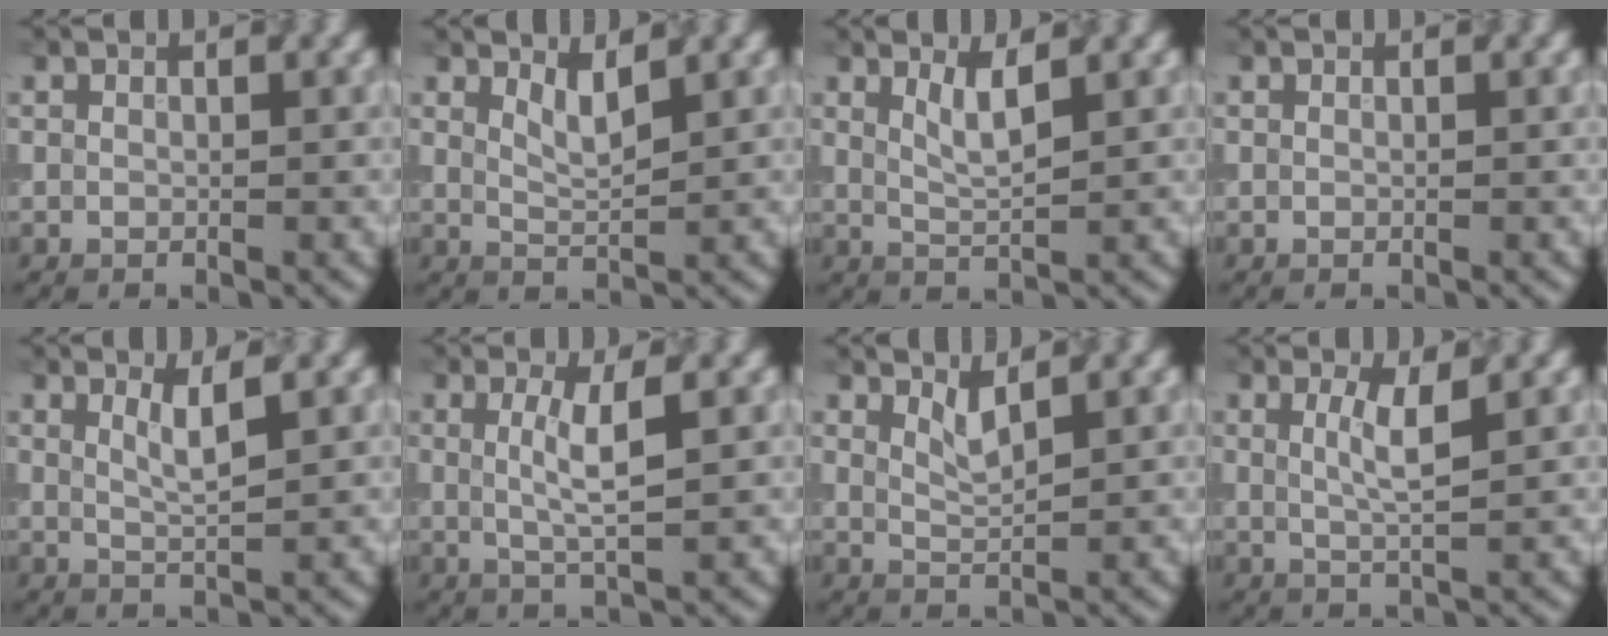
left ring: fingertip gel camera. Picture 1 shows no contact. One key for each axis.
{"total": 1.9, "fx": 1.3, "fy": 0.4, "fz": 1.3, "tx": -0.024, "ty": -0.006, "tz": 0.025}
{"total": 2.3, "fx": 1.2, "fy": 0.6, "fz": 1.8, "tx": -0.032, "ty": -0.005, "tz": 0.024}
{"total": 0.0}
{"total": 2.2, "fx": 1.0, "fy": 0.5, "fz": 1.9, "tx": -0.029, "ty": -0.005, "tz": 0.017}
{"total": 3.3, "fx": 0.6, "fy": 0.7, "fz": 3.1, "tx": -0.058, "ty": -0.002, "tz": 0.011}
{"total": 1.7, "fx": 1.2, "fy": 0.4, "fz": 1.1, "tx": -0.023, "ty": -0.004, "tz": 0.023}
{"total": 2.8, "fx": 0.8, "fy": 0.6, "fz": 2.6, "tx": -0.043, "ty": -0.003, "tz": 0.014}